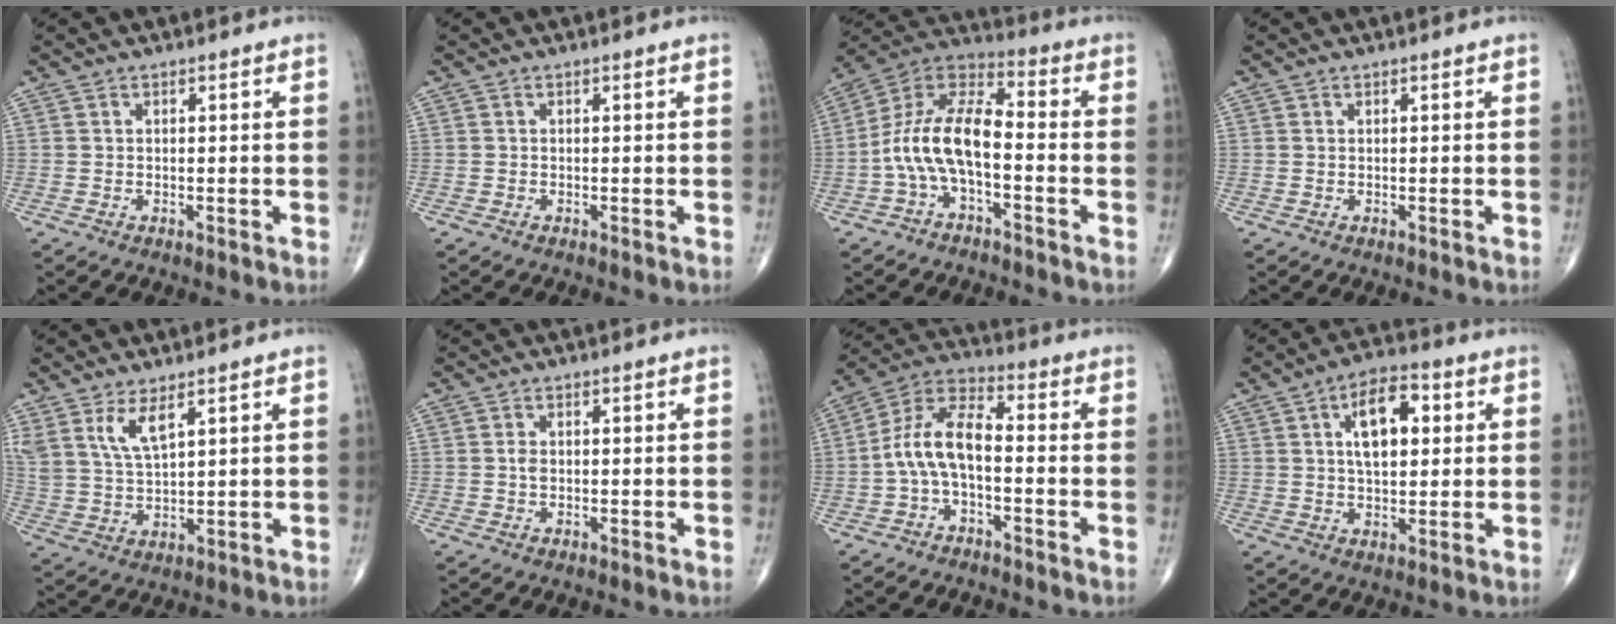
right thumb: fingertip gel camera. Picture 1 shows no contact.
{"total": 0.0}
{"total": 12.9, "force": [-3.0, 5.8, 11.1], "torque": [-0.216, 0.054, -0.065]}
{"total": 0.0}
{"total": 6.8, "force": [4.1, 2.2, 5.0], "torque": [-0.101, -0.021, 0.090]}
{"total": 1.3, "force": [0.0, 0.9, 1.0], "torque": [-0.017, 0.000, 0.000]}
{"total": 9.9, "force": [-1.8, 4.7, 8.5], "torque": [-0.164, 0.043, -0.044]}
{"total": 10.8, "force": [2.8, 5.6, 8.8], "torque": [-0.120, 0.005, 0.042]}